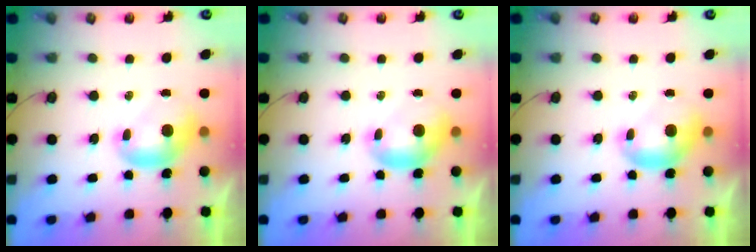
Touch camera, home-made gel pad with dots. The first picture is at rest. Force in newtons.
{"total": 0.0}
{"total": 0.0}